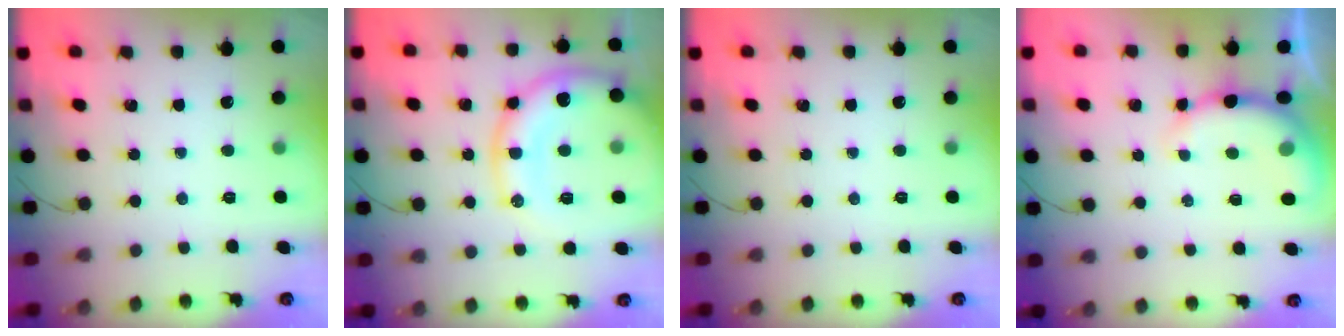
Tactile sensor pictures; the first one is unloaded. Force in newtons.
{"total": 18.5, "press": 18.4, "slide": 1.5}
{"total": 0.0}
{"total": 8.4, "press": 8.3, "slide": 1.7}